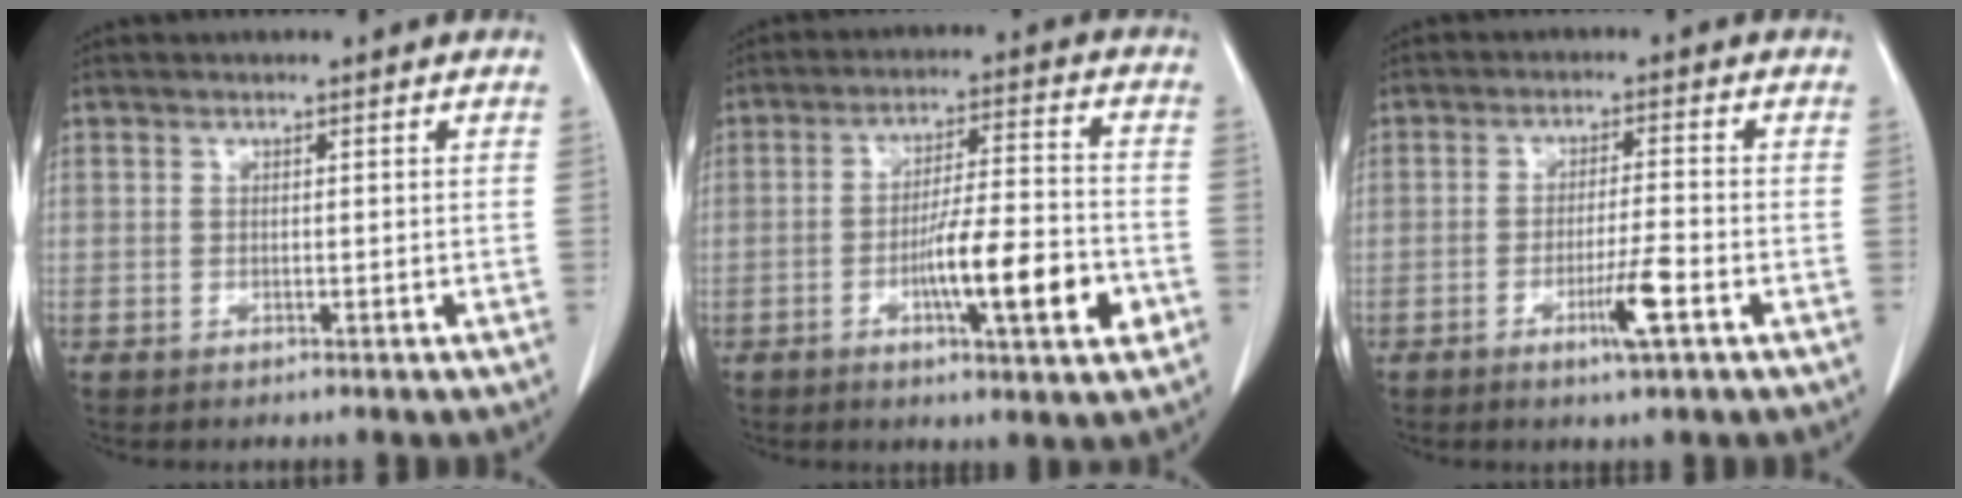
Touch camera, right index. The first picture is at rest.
{"total": 13.1, "force": [-4.3, 1.7, 12.3], "torque": [-0.197, 0.004, -0.065]}
{"total": 6.0, "force": [-2.7, 0.2, 5.4], "torque": [-0.095, -0.007, -0.046]}